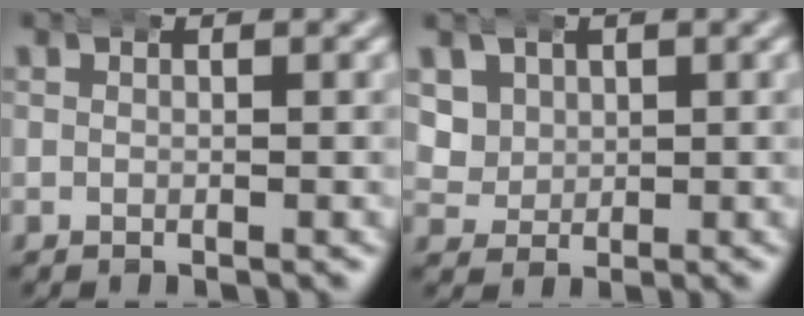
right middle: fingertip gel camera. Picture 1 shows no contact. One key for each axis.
{"total": 4.8, "fx": 1.9, "fy": 4.1, "fz": 1.7, "tx": -0.040, "ty": -0.011, "tz": 0.039}